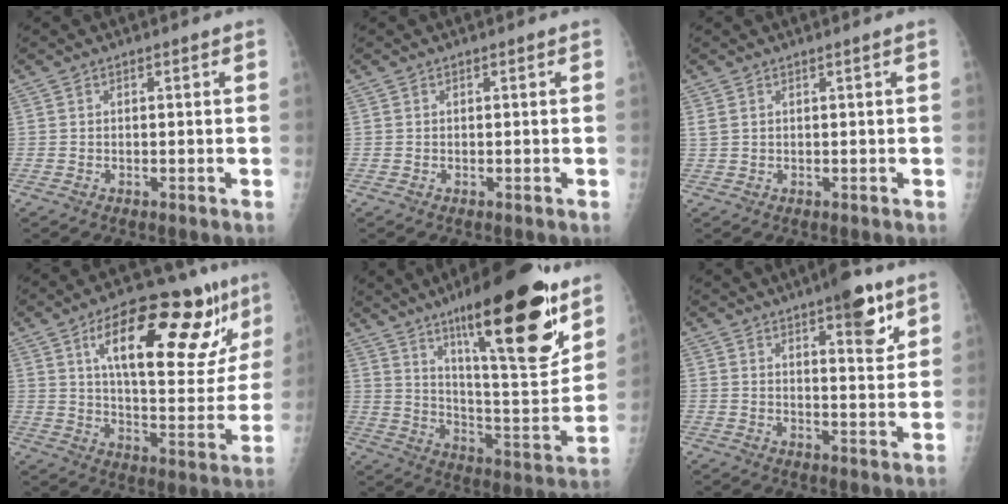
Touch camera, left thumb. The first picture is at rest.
{"total": 0.0}
{"total": 1.2, "force": [0.7, 0.2, 1.0], "torque": [-0.030, 0.007, 0.022]}
{"total": 25.6, "force": [12.6, 9.2, 20.2], "torque": [-0.258, -0.024, 0.196]}
{"total": 26.7, "force": [15.9, 6.2, 20.6], "torque": [-0.287, -0.076, 0.257]}
{"total": 8.8, "force": [5.2, 2.6, 6.7], "torque": [-0.075, -0.028, 0.071]}